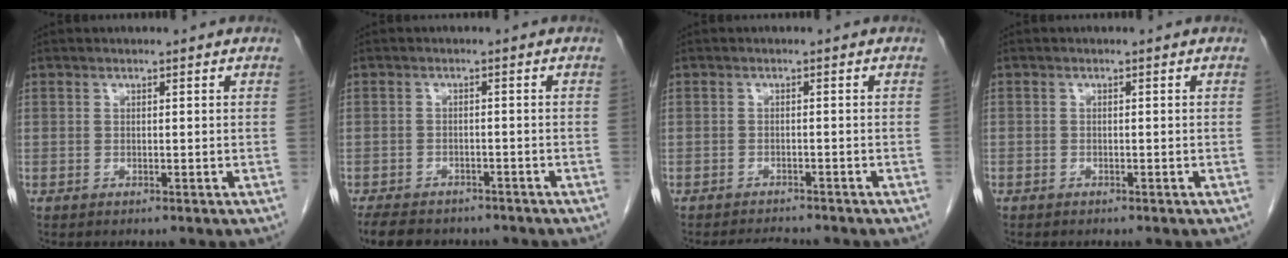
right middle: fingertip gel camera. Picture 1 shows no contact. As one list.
[{"total": 9.9, "force": [-8.1, 4.2, 3.9], "torque": [-0.073, -0.003, -0.110]}, {"total": 3.1, "force": [-3.0, 0.5, 0.5], "torque": [-0.011, -0.010, -0.047]}, {"total": 0.6, "force": [-0.4, 0.4, 0.0], "torque": [-0.007, 0.002, -0.008]}]